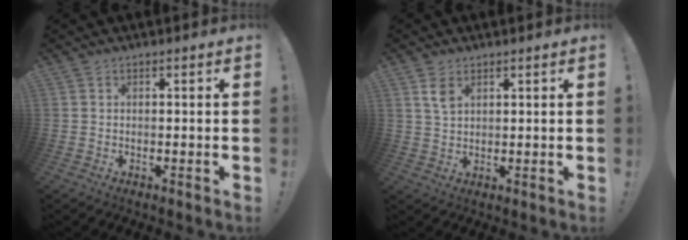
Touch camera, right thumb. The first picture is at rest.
{"total": 4.3, "force": [2.1, 2.3, 2.9], "torque": [-0.036, -0.010, 0.036]}